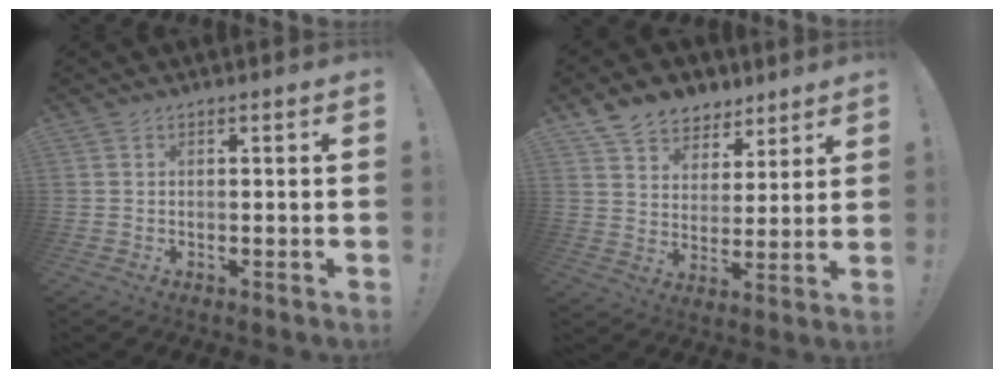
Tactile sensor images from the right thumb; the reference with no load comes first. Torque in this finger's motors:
{"motor_torque": [0.37, 1.64, 0.32, 0.18, 0.00]}